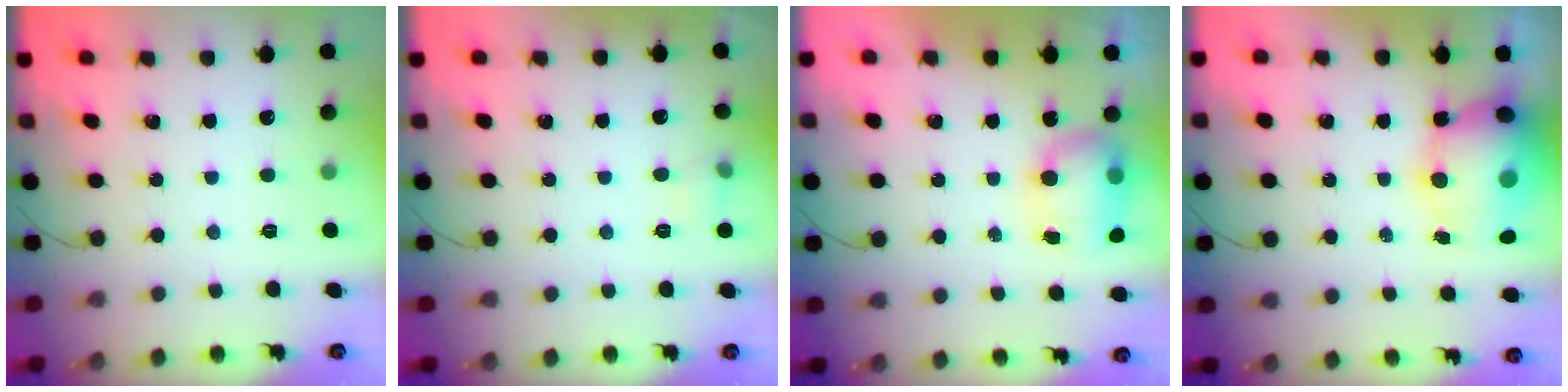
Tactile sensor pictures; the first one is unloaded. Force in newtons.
{"total": 5.1, "press": 4.9, "slide": 1.4}
{"total": 7.8, "press": 7.7, "slide": 1.1}
{"total": 12.4, "press": 12.1, "slide": 2.8}